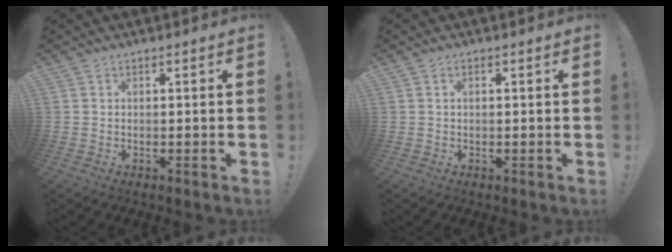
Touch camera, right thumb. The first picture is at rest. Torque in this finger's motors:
{"motor_torque": [0.16, -0.05, 0.03, -0.13, 0.06]}